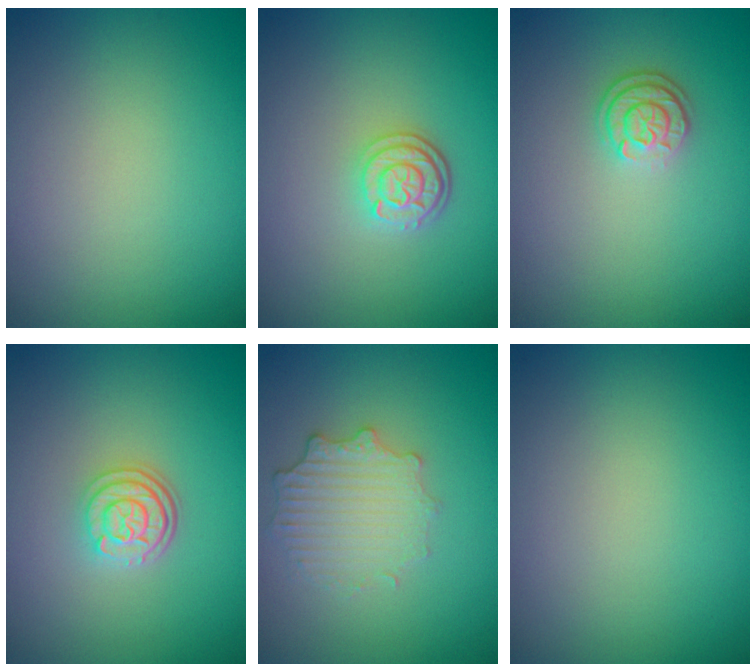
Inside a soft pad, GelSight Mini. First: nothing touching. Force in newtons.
{"total": 3.0, "press": 2.5, "slide": 1.6}
{"total": 2.5, "press": 2.0, "slide": 1.5}
{"total": 3.0, "press": 2.4, "slide": 1.7}
{"total": 2.8, "press": 2.5, "slide": 1.4}
{"total": 0.0}